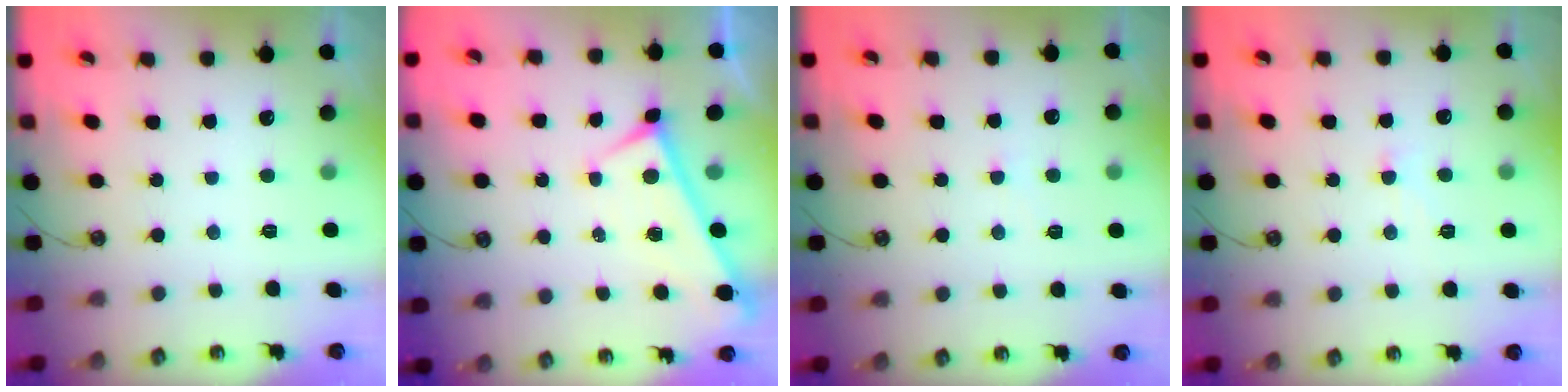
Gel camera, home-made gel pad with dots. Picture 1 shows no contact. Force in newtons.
{"total": 0.0}
{"total": 2.9, "press": 2.9, "slide": 0.4}
{"total": 1.3, "press": 1.2, "slide": 0.5}